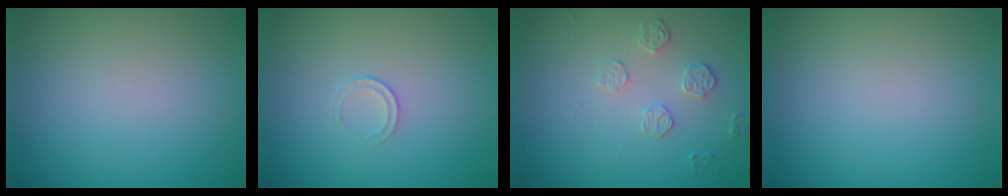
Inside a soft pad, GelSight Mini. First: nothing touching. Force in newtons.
{"total": 0.7, "press": 0.3, "slide": 0.6}
{"total": 1.7, "press": 1.0, "slide": 1.4}
{"total": 0.0}